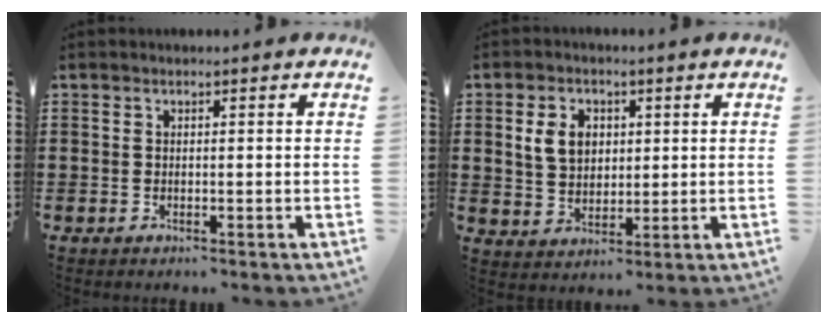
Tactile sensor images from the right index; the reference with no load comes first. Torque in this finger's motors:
{"motor_torque": [1.07, 1.07, 0.29, 0.08]}